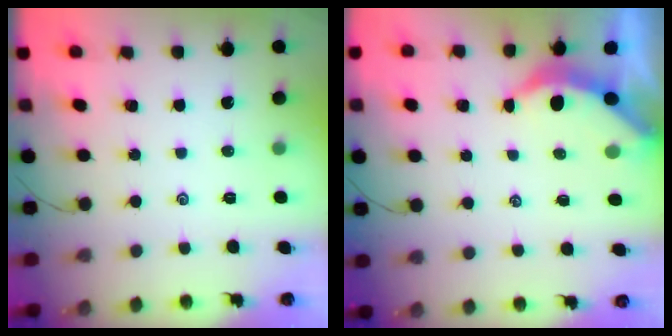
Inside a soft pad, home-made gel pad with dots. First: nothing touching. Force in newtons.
{"total": 3.8, "press": 3.8, "slide": 0.5}